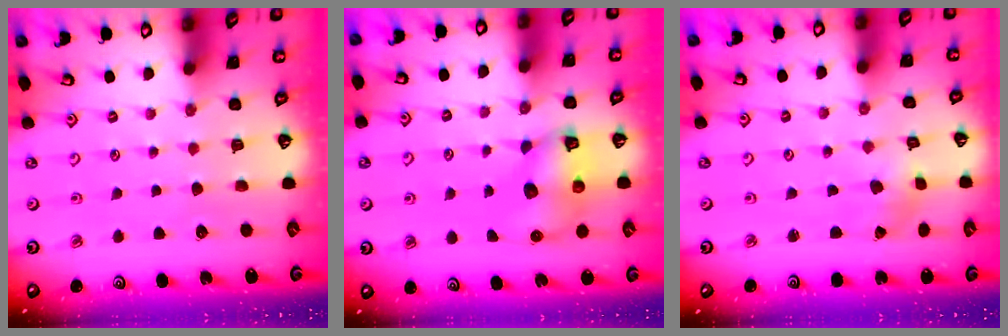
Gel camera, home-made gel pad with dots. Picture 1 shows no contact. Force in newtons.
{"total": 8.1, "press": 8.1, "slide": 0.6}
{"total": 0.7, "press": 0.7, "slide": 0.1}